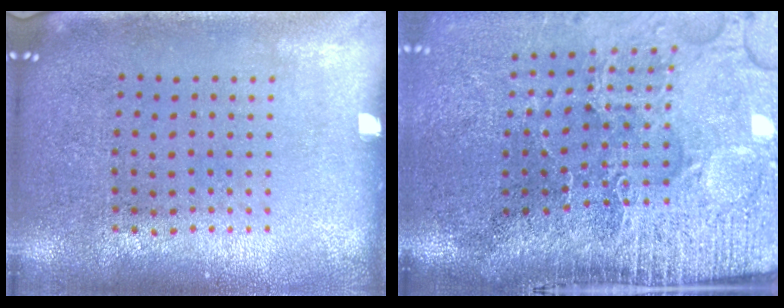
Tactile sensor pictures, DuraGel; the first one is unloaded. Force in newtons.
{"total": 5.0, "press": 4.0, "slide": 2.9}